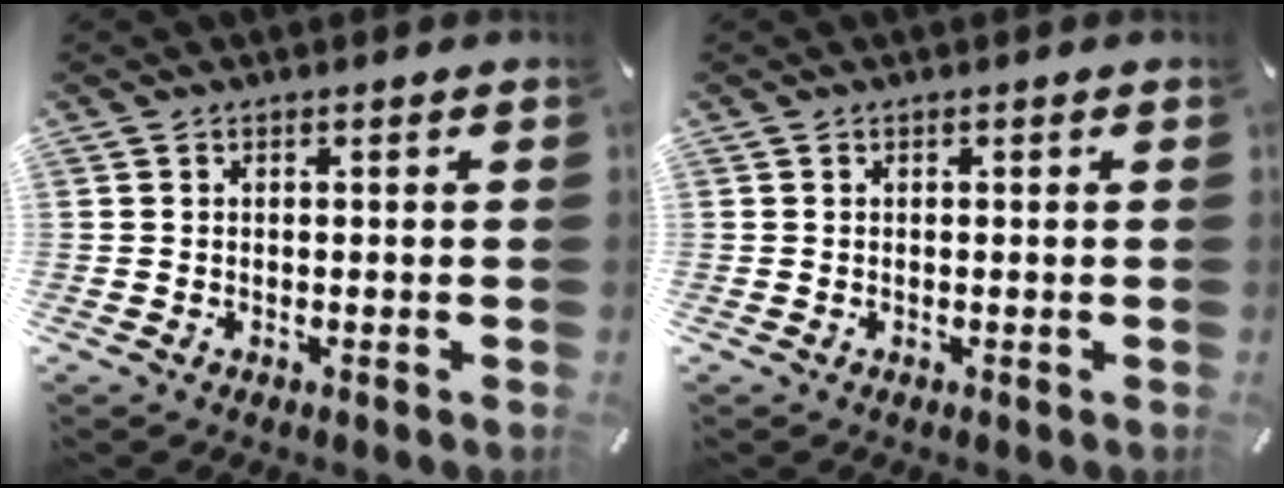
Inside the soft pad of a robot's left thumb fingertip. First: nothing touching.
{"total": 0.0}